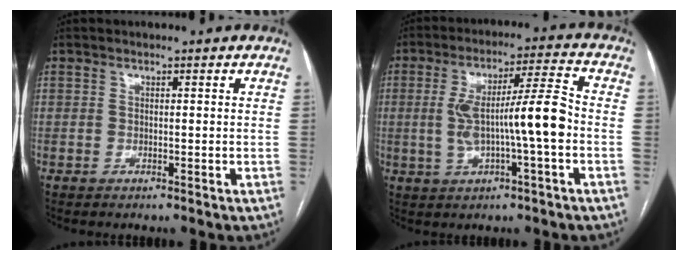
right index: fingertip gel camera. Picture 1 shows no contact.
{"total": 10.9, "force": [-1.2, 0.7, 10.9], "torque": [-0.193, 0.021, -0.019]}